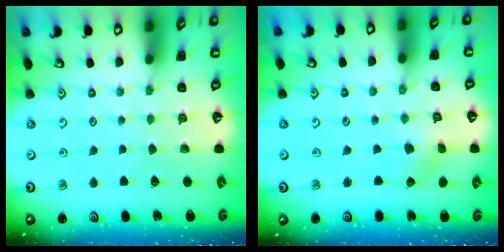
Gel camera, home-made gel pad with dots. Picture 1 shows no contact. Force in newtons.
{"total": 2.3, "press": 2.3, "slide": 0.4}